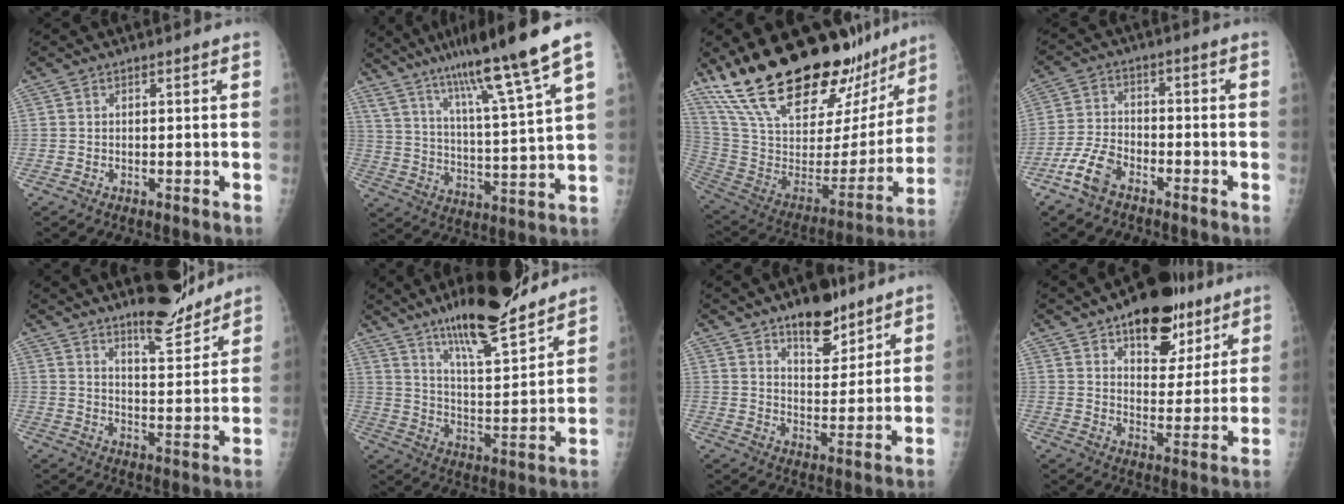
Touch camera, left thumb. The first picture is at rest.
{"total": 17.1, "force": [11.9, 0.1, 12.4], "torque": [-0.193, -0.050, 0.197]}
{"total": 34.7, "force": [25.6, 13.5, 19.2], "torque": [-0.298, -0.078, 0.411]}
{"total": 7.5, "force": [-4.8, 4.1, 4.1], "torque": [-0.088, 0.021, -0.098]}
{"total": 9.8, "force": [8.4, 2.2, 4.6], "torque": [-0.046, -0.068, 0.131]}
{"total": 19.7, "force": [15.0, 4.3, 11.9], "torque": [-0.157, -0.087, 0.249]}
{"total": 10.7, "force": [7.3, 5.1, 5.9], "torque": [-0.055, -0.045, 0.115]}
{"total": 16.2, "force": [9.7, 8.8, 9.6], "torque": [-0.074, -0.036, 0.140]}